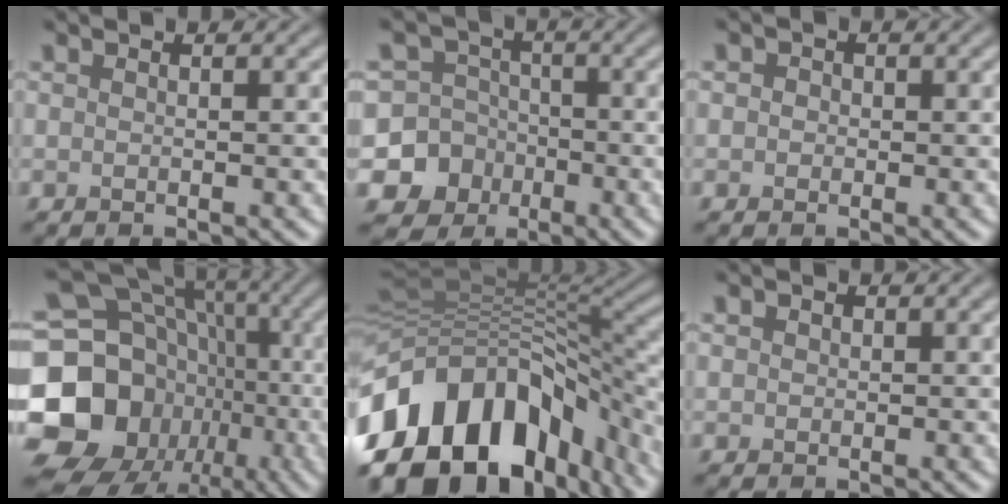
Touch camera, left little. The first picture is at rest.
{"total": 9.4, "force": [-3.7, 8.6, 1.1], "torque": [-0.029, -0.009, -0.081]}
{"total": 1.3, "force": [0.2, 1.2, 0.4], "torque": [0.010, 0.002, -0.011]}
{"total": 19.7, "force": [-5.2, 16.7, 8.9], "torque": [-0.178, -0.004, -0.115]}
{"total": 16.8, "force": [-8.2, 10.3, 10.4], "torque": [-0.214, -0.013, -0.124]}
{"total": 1.0, "force": [0.4, 0.9, 0.3], "torque": [0.002, 0.004, -0.003]}